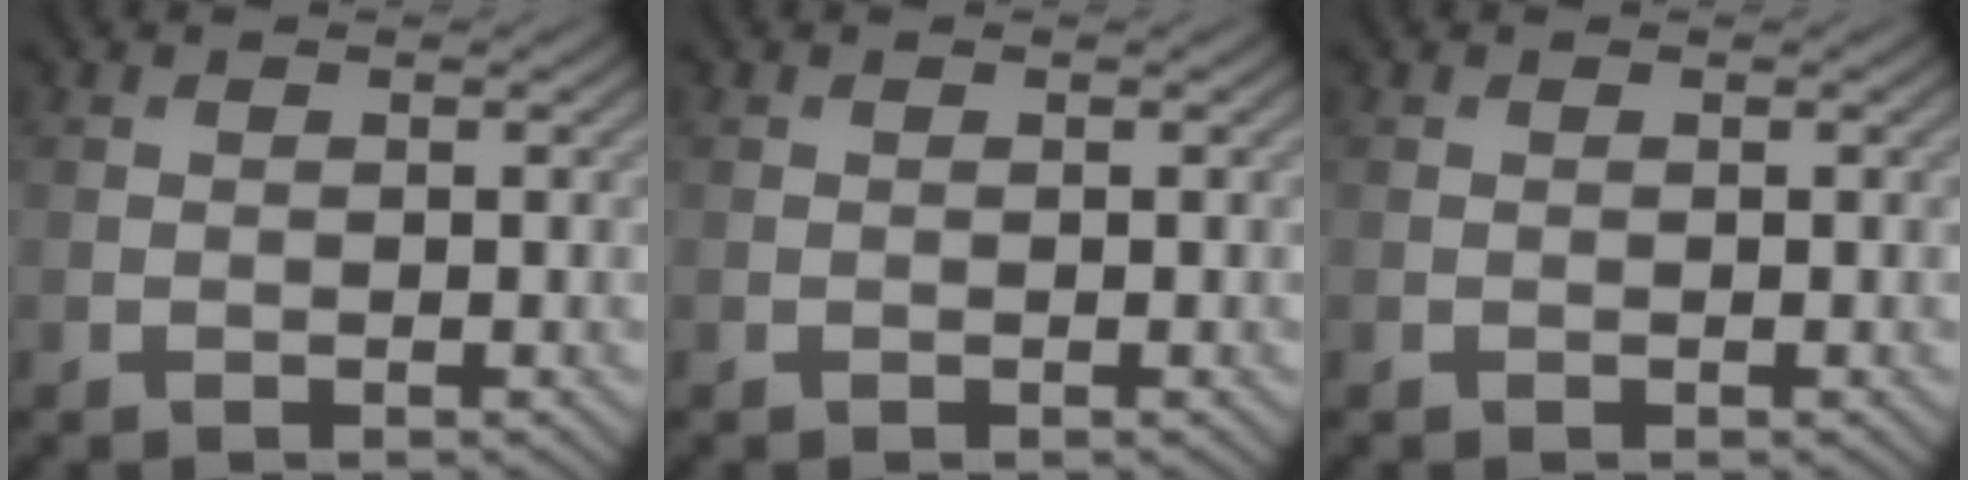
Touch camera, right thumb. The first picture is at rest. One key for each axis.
{"total": 0.0}
{"total": 0.0}